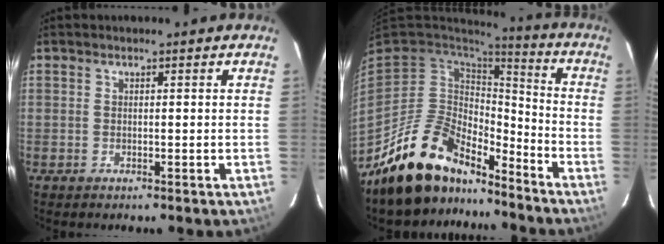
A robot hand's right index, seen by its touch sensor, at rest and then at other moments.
{"total": 17.5, "force": [-14.0, 7.7, 7.1], "torque": [-0.157, 0.012, -0.238]}